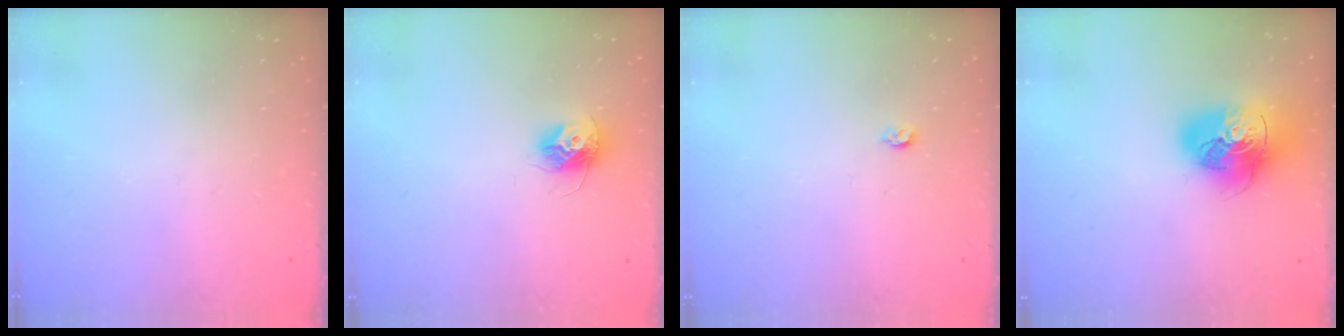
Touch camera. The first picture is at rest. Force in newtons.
{"total": 10.4, "press": 10.4, "slide": 0.5}
{"total": 3.0, "press": 3.0, "slide": 0.5}
{"total": 17.1, "press": 17.0, "slide": 2.5}